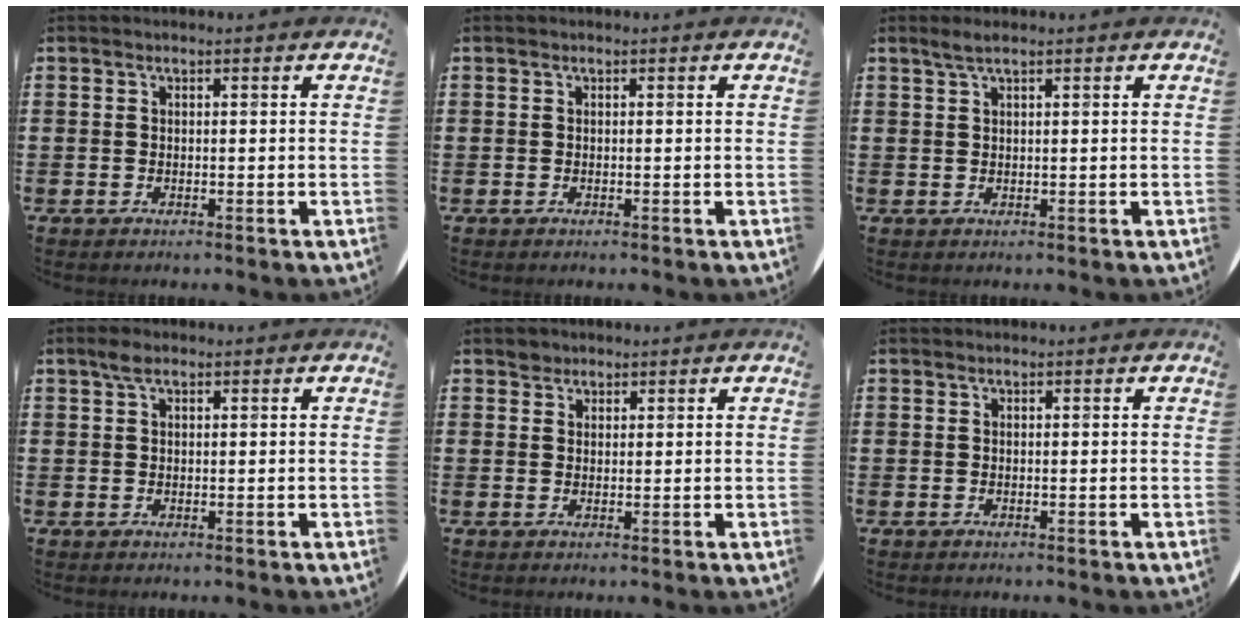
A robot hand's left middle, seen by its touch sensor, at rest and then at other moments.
{"total": 0.0}
{"total": 1.7, "force": [1.1, 0.1, 1.2], "torque": [-0.024, 0.003, 0.020]}
{"total": 1.7, "force": [1.1, 0.8, 1.1], "torque": [-0.025, 0.005, 0.019]}
{"total": 1.5, "force": [1.4, 0.7, 0.0], "torque": [0.006, -0.002, 0.025]}
{"total": 0.0}